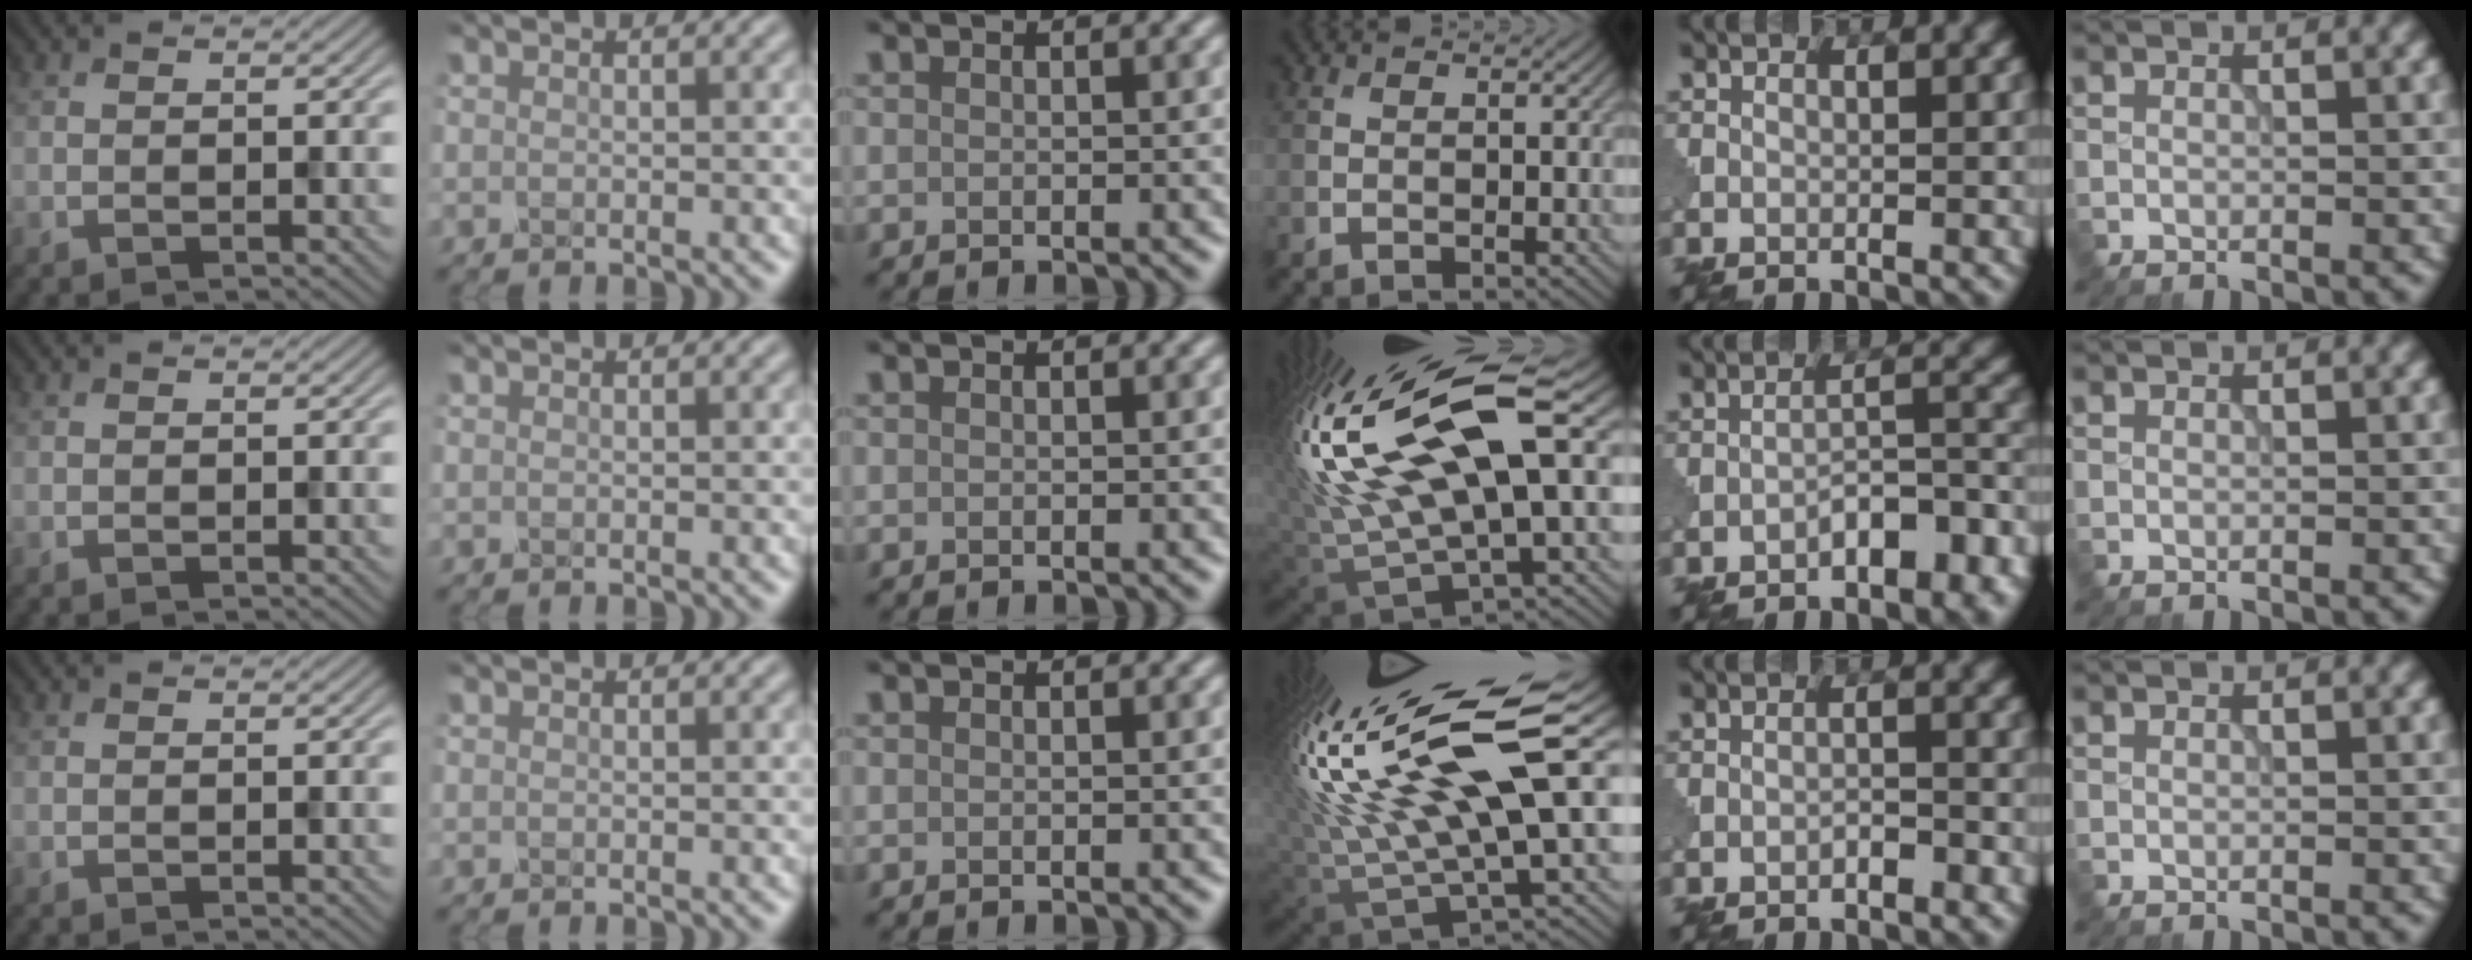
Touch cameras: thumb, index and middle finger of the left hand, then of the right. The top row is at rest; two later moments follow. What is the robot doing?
{"motion": "shake", "object": "salt shaker"}